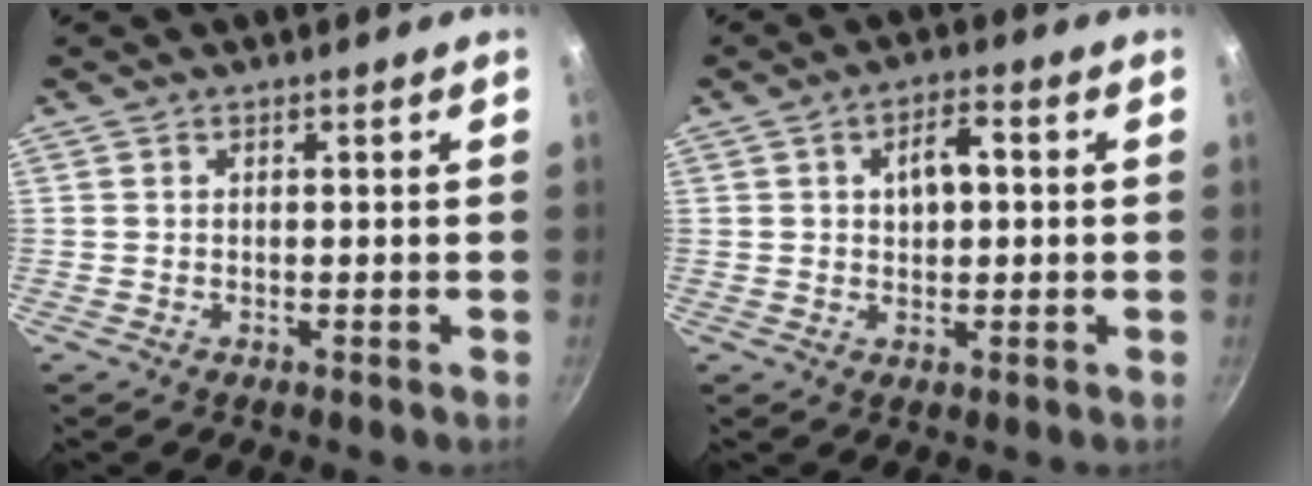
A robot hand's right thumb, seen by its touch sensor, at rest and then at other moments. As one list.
[{"total": 5.6, "force": [0.8, 3.2, 4.5], "torque": [-0.050, 0.013, 0.012]}]